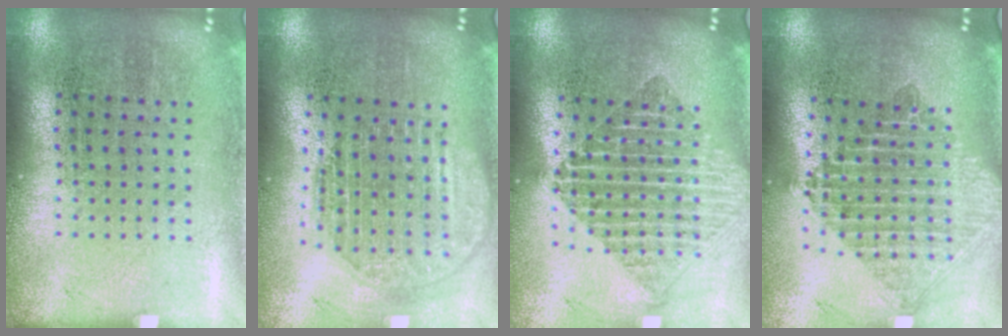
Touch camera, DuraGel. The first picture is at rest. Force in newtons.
{"total": 1.8, "press": 1.5, "slide": 1.0}
{"total": 1.8, "press": 1.5, "slide": 1.1}
{"total": 2.2, "press": 1.7, "slide": 1.4}